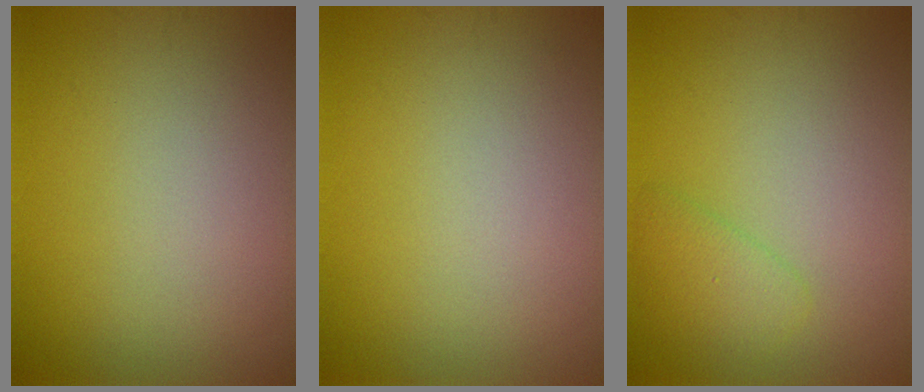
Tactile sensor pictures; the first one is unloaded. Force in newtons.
{"total": 0.0}
{"total": 1.8, "press": 1.8, "slide": 0.2}